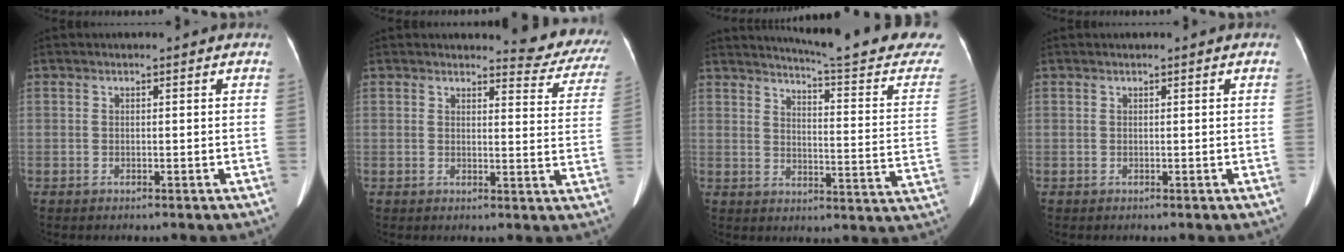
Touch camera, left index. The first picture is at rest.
{"total": 8.8, "force": [8.6, 1.7, 1.2], "torque": [0.008, -0.050, 0.069]}
{"total": 21.8, "force": [20.5, 0.0, 7.5], "torque": [-0.105, -0.114, 0.234]}
{"total": 0.0}